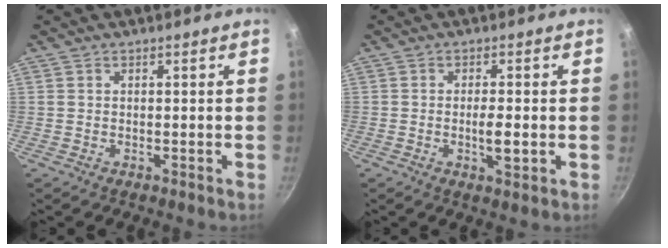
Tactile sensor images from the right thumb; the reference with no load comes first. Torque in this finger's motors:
{"motor_torque": [3.28, 1.72, 1.64, -1.13, 0.72]}